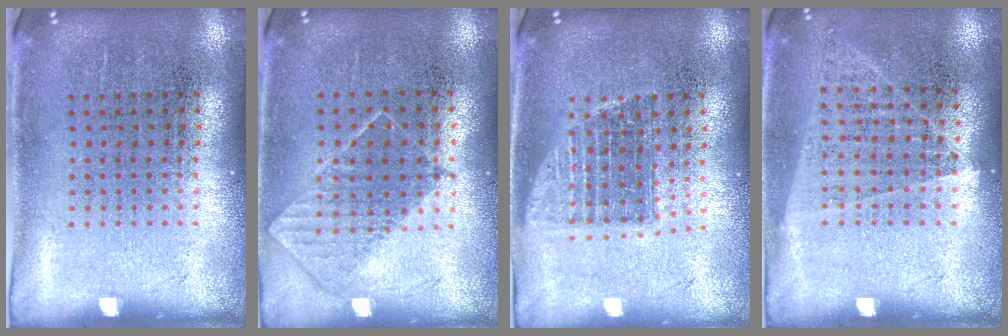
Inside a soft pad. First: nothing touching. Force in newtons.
{"total": 0.8, "press": 0.7, "slide": 0.3}
{"total": 1.3, "press": 1.1, "slide": 0.8}
{"total": 1.0, "press": 1.0, "slide": 0.3}